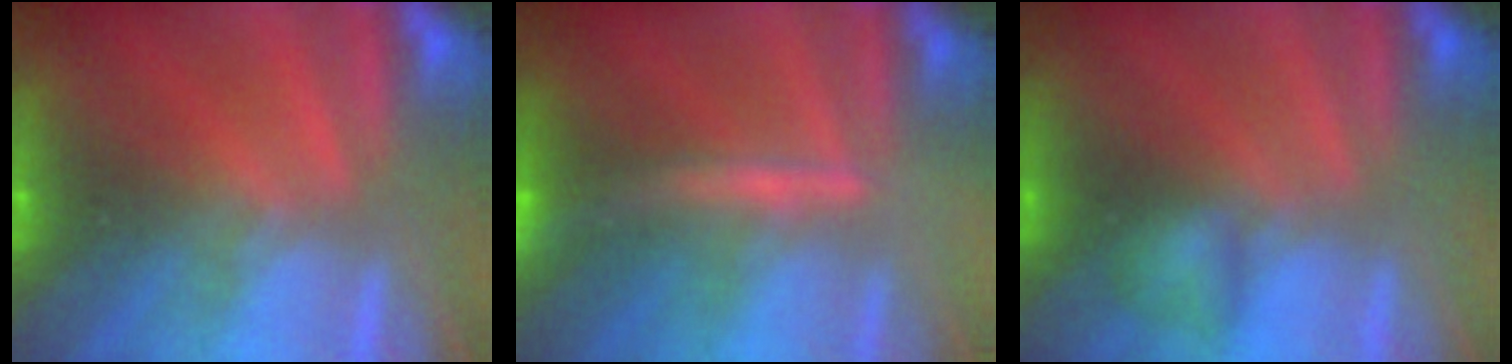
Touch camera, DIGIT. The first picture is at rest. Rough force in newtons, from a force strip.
{"total": 2.8}
{"total": 1.9}